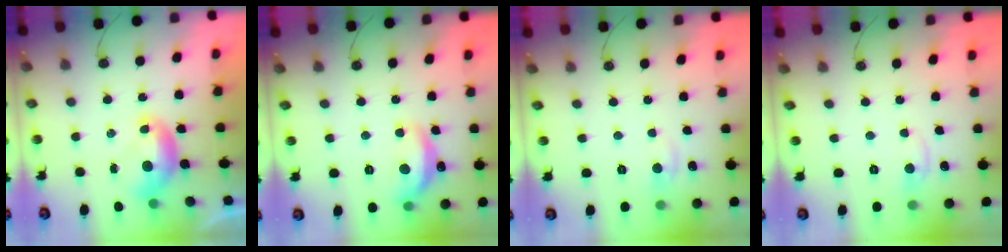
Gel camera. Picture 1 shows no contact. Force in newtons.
{"total": 7.3, "press": 7.3, "slide": 0.6}
{"total": 1.0, "press": 0.5, "slide": 0.9}
{"total": 0.8, "press": 0.6, "slide": 0.6}